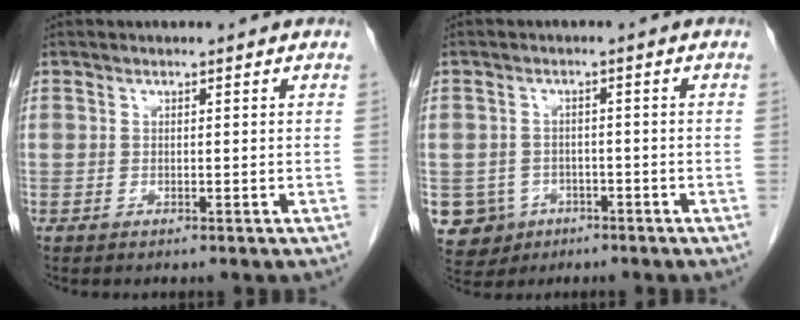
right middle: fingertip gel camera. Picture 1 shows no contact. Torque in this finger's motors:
{"motor_torque": [0.90, -0.96, 0.27, 0.03]}